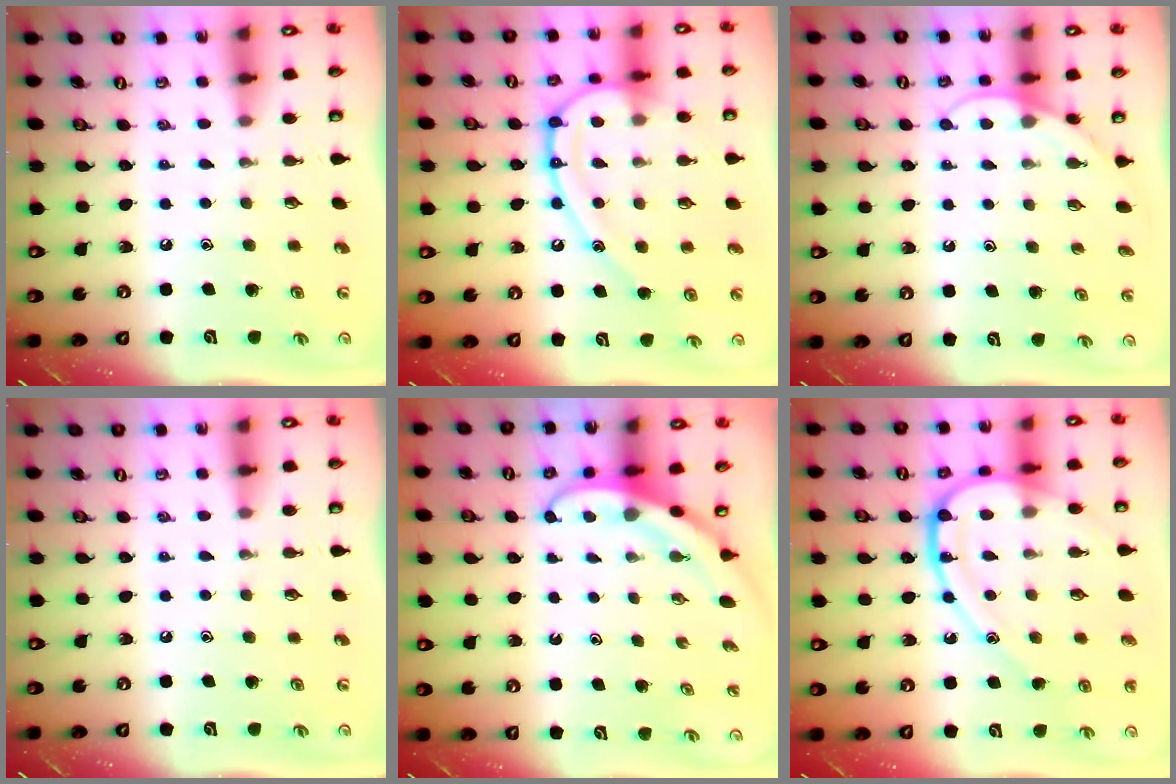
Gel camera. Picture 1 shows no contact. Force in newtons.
{"total": 15.6, "press": 15.5, "slide": 1.6}
{"total": 6.5, "press": 6.5, "slide": 0.5}
{"total": 0.0}
{"total": 3.7, "press": 3.7, "slide": 0.4}
{"total": 15.3, "press": 15.2, "slide": 1.6}